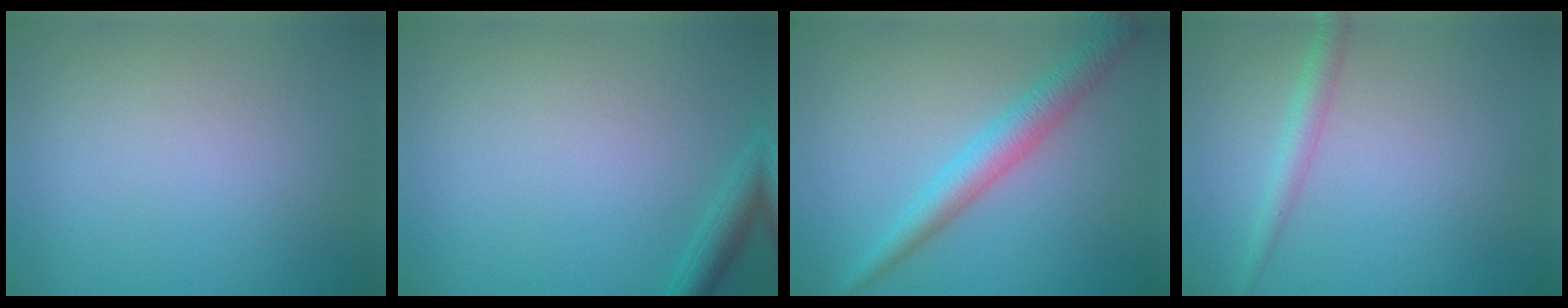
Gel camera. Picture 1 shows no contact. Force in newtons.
{"total": 2.1, "press": 2.1, "slide": 0.1}
{"total": 3.9, "press": 3.9, "slide": 0.2}
{"total": 2.0, "press": 2.0, "slide": 0.0}